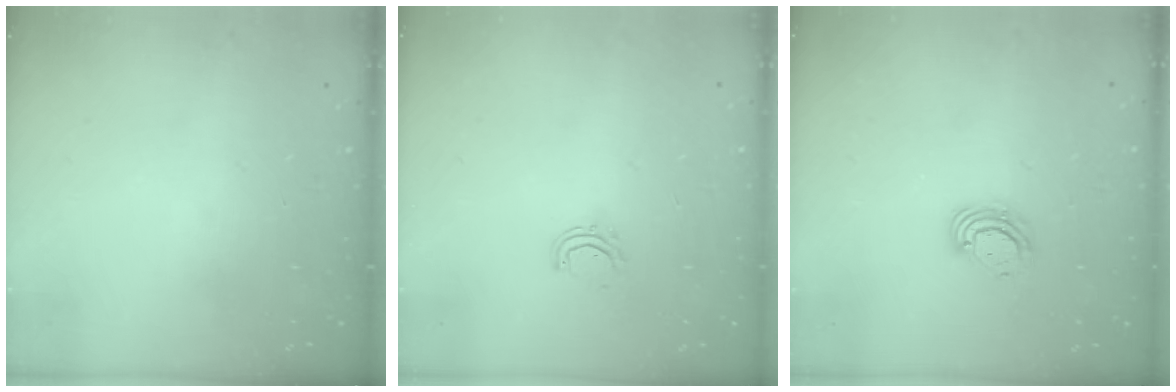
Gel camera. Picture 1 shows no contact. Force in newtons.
{"total": 4.4, "press": 4.2, "slide": 1.0}
{"total": 4.9, "press": 4.8, "slide": 0.6}